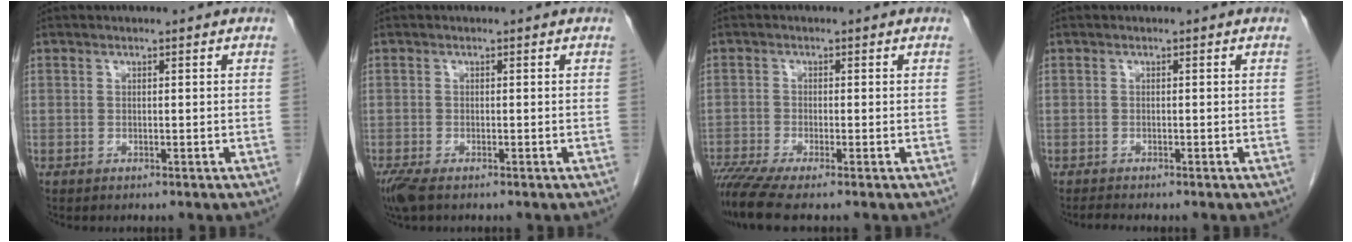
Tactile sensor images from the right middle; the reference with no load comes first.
{"total": 3.2, "force": [-2.3, 1.0, 2.1], "torque": [-0.049, -0.012, -0.040]}
{"total": 5.7, "force": [-4.5, -0.2, 3.5], "torque": [-0.067, -0.016, -0.082]}
{"total": 0.7, "force": [-0.6, -0.3, 0.0], "torque": [-0.011, -0.007, -0.012]}